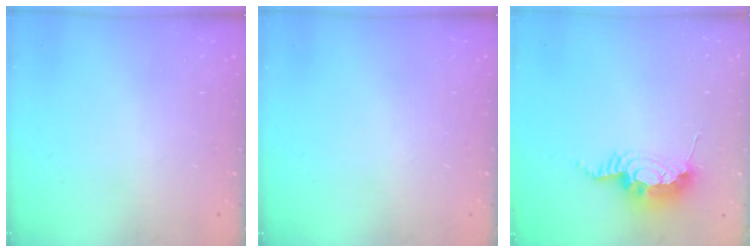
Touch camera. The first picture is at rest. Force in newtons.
{"total": 0.0}
{"total": 10.1, "press": 10.0, "slide": 1.0}